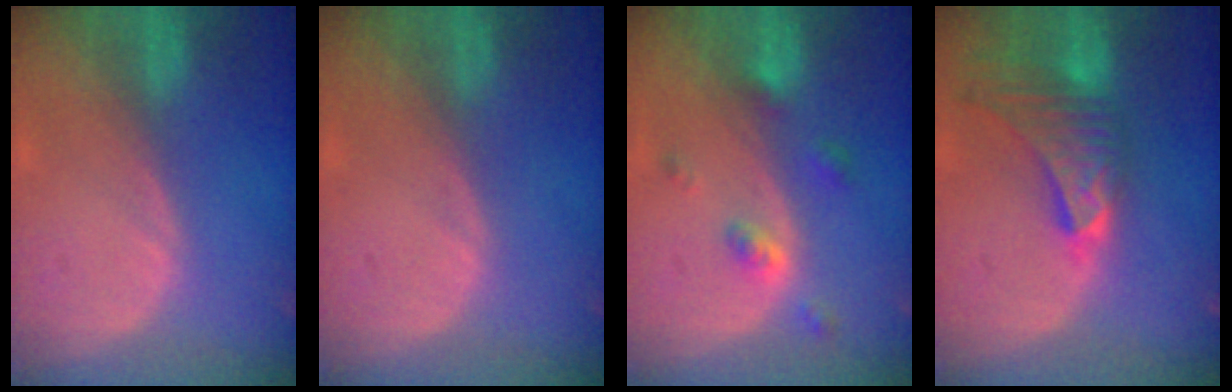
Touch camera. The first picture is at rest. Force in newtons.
{"total": 0.0}
{"total": 4.3, "press": 4.0, "slide": 1.6}
{"total": 9.3, "press": 8.3, "slide": 4.3}